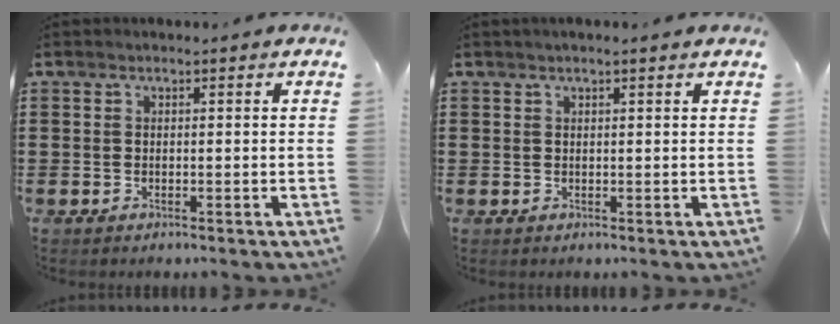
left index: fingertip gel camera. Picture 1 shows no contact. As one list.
[{"total": 0.8, "force": [0.5, 0.1, 0.6], "torque": [-0.012, 0.001, 0.009]}]